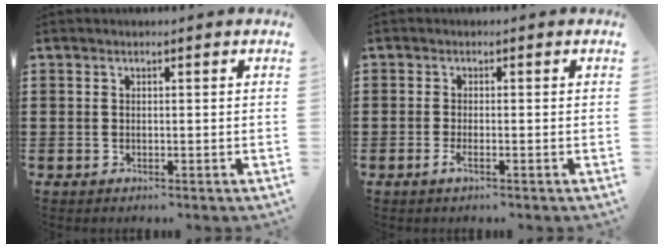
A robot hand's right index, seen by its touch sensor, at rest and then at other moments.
{"total": 1.5, "force": [-0.6, 0.2, 1.3], "torque": [-0.031, -0.006, -0.014]}